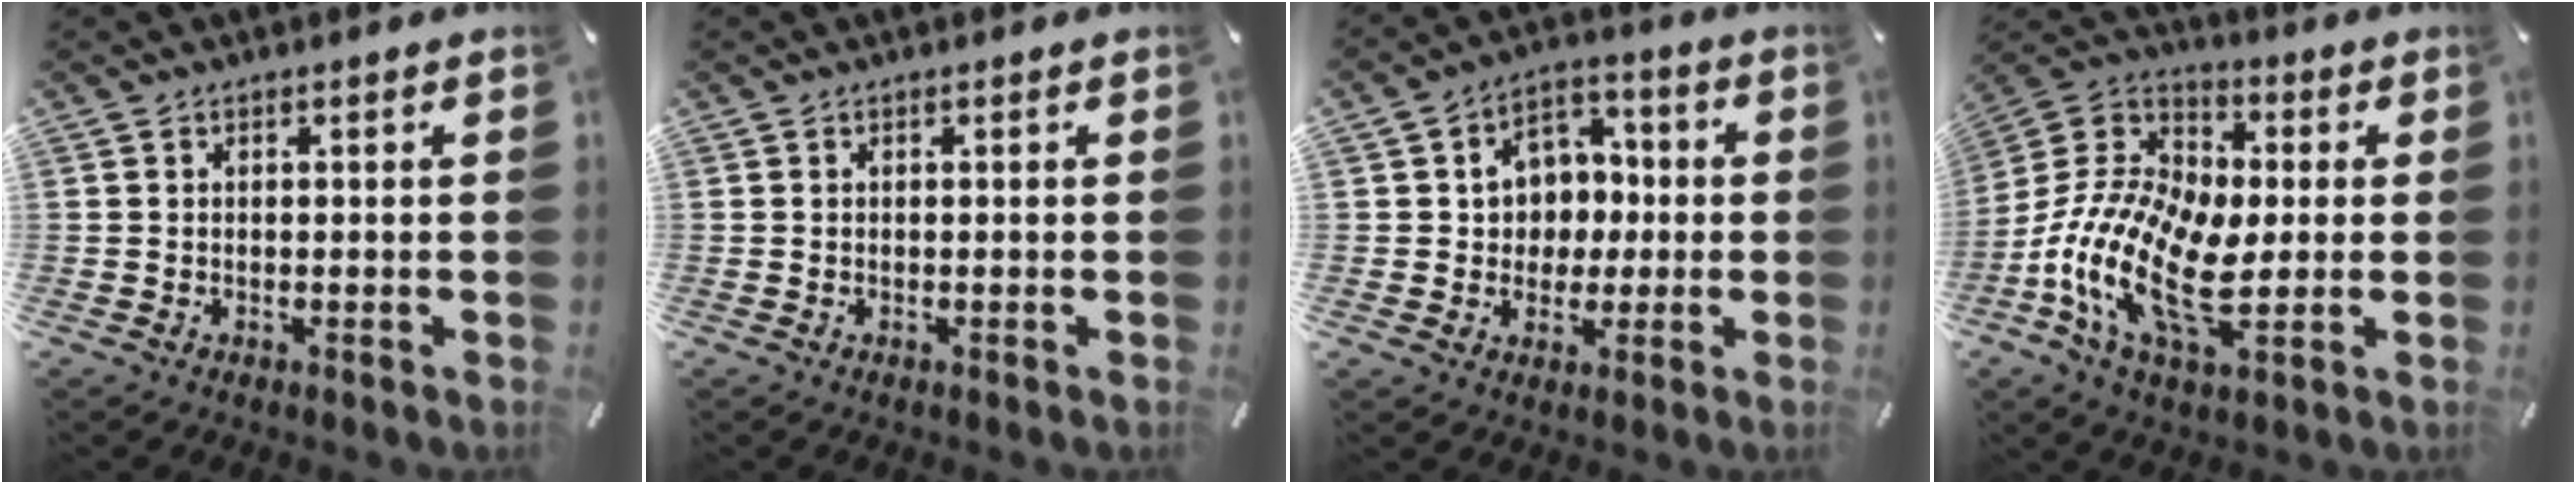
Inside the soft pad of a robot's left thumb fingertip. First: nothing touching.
{"total": 0.0}
{"total": 8.5, "force": [-0.4, 8.0, 2.8], "torque": [-0.044, 0.013, -0.006]}
{"total": 17.5, "force": [-5.0, 9.4, 14.0], "torque": [-0.318, -0.005, -0.096]}